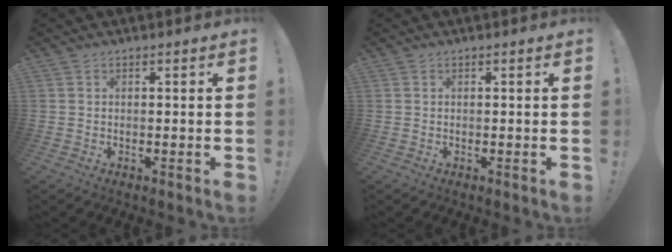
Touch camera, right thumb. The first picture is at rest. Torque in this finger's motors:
{"motor_torque": [0.00, 0.00, -0.06, 0.11, -0.01]}